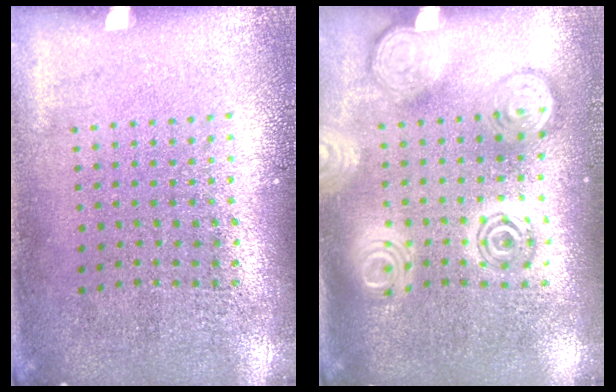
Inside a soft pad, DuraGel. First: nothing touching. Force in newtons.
{"total": 2.9, "press": 2.8, "slide": 0.4}